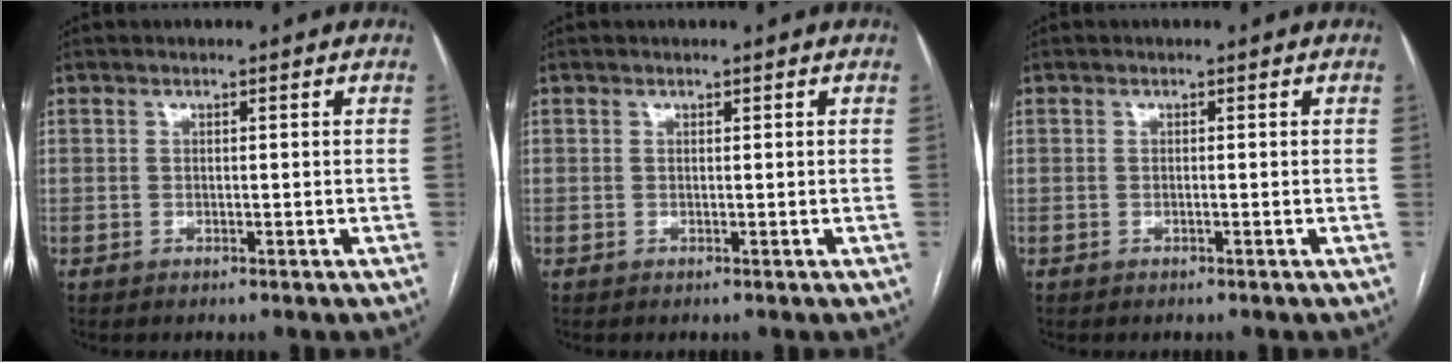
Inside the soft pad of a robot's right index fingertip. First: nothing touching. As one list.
[{"total": 0.0}, {"total": 0.0}]